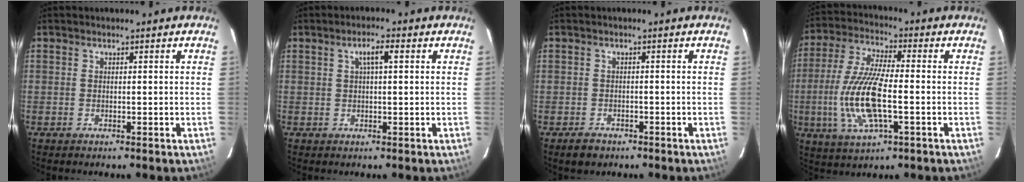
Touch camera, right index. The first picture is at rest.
{"total": 3.0, "force": [1.1, 0.2, 2.8], "torque": [-0.054, 0.008, 0.020]}
{"total": 2.7, "force": [-1.7, 2.0, 0.7], "torque": [-0.019, 0.000, -0.026]}
{"total": 14.4, "force": [-2.7, 4.2, 13.5], "torque": [-0.285, -0.006, -0.054]}